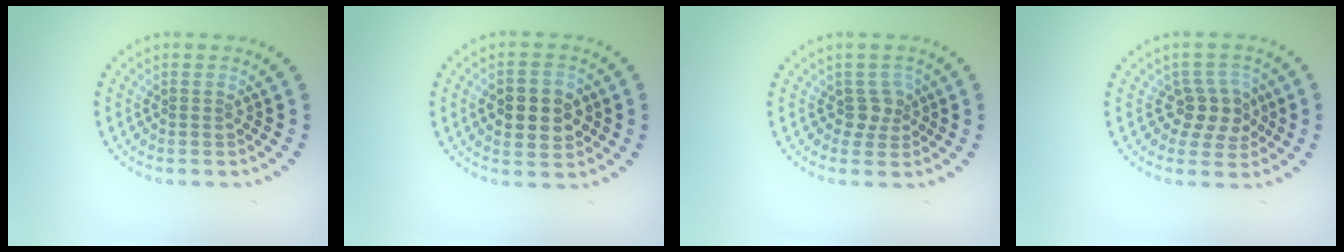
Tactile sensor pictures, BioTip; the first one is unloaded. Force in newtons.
{"total": 4.2, "press": 4.2, "slide": 0.3}
{"total": 1.8, "press": 1.4, "slide": 1.0}
{"total": 3.0, "press": 2.6, "slide": 1.4}